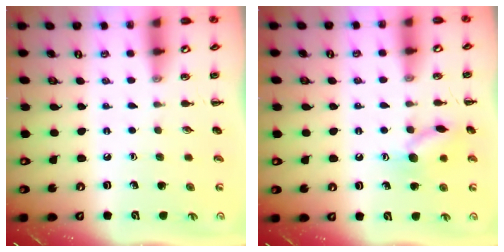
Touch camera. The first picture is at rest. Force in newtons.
{"total": 10.3, "press": 10.3, "slide": 0.5}